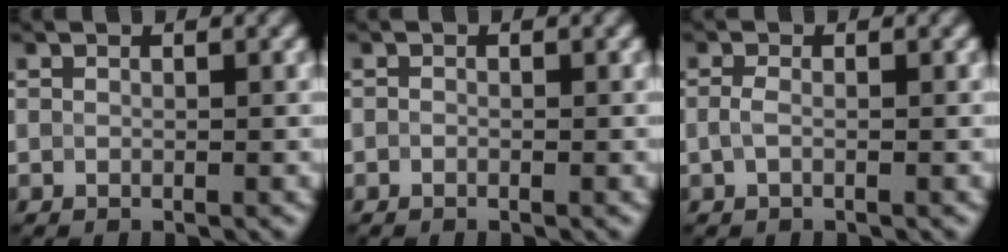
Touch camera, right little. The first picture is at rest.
{"total": 0.0}
{"total": 1.2, "force": [-0.2, 0.6, 1.0], "torque": [-0.028, 0.000, -0.009]}